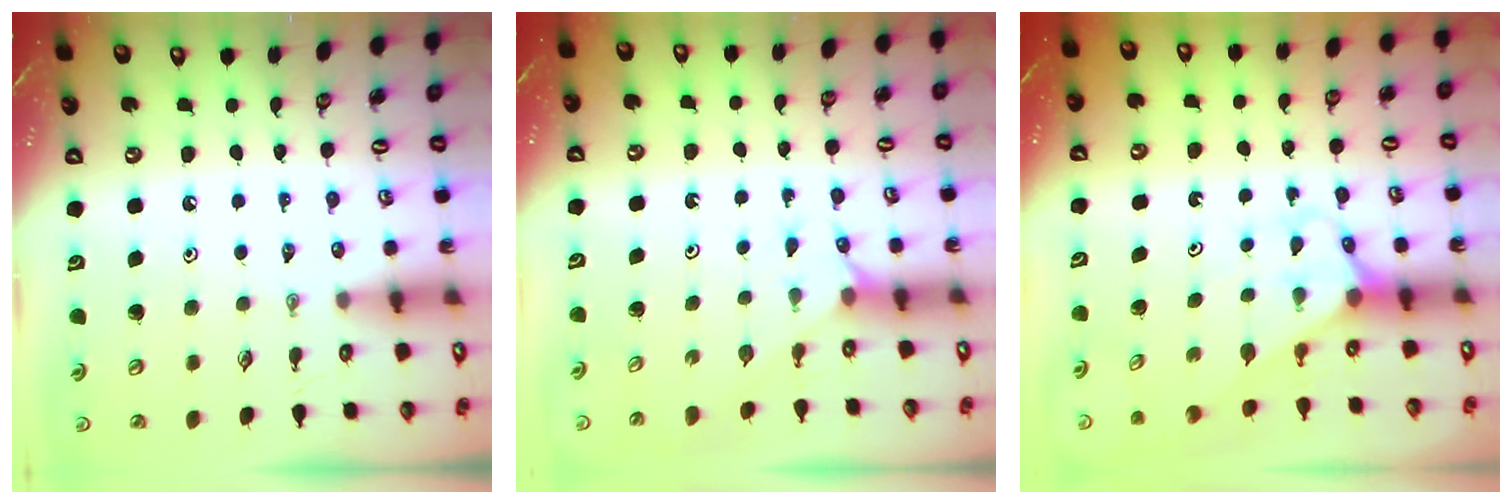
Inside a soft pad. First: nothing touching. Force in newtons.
{"total": 2.1, "press": 2.1, "slide": 0.3}
{"total": 3.0, "press": 3.0, "slide": 0.2}